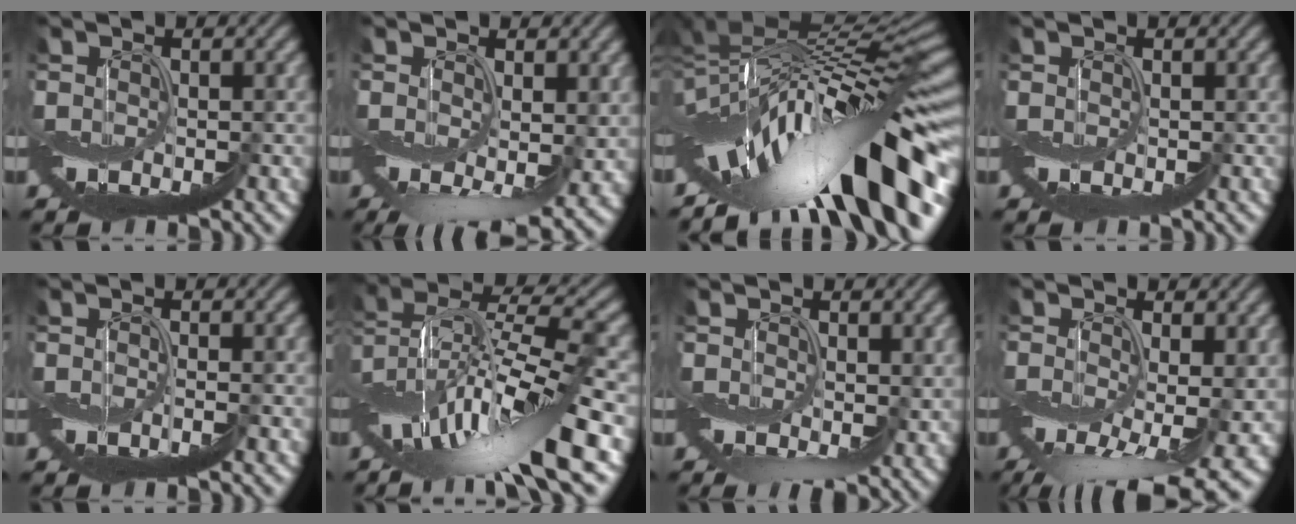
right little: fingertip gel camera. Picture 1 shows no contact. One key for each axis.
{"total": 8.9, "fx": -2.1, "fy": 4.5, "fz": 7.4, "tx": -0.095, "ty": -0.041, "tz": -0.006}
{"total": 14.7, "fx": -5.3, "fy": 5.7, "fz": 12.5, "tx": -0.172, "ty": 0.028, "tz": -0.094}
{"total": 0.0}
{"total": 0.5, "fx": 0.1, "fy": 0.0, "fz": 0.5, "tx": -0.011, "ty": -0.002, "tz": 0.002}
{"total": 12.5, "fx": -0.7, "fy": 3.3, "fz": 12.0, "tx": -0.219, "ty": 0.022, "tz": 0.003}
{"total": 4.3, "fx": -0.5, "fy": 2.4, "fz": 3.5, "tx": -0.050, "ty": -0.016, "tz": 0.000}
{"total": 11.0, "fx": -3.9, "fy": 4.7, "fz": 9.1, "tx": -0.160, "ty": -0.035, "tz": -0.022}